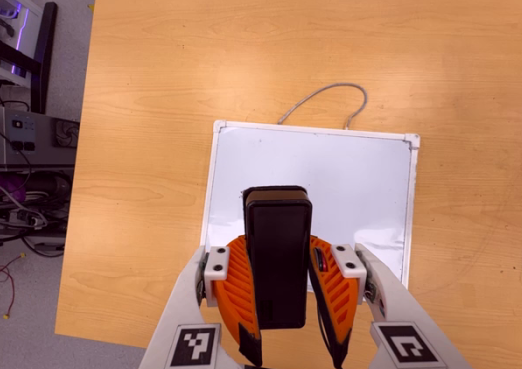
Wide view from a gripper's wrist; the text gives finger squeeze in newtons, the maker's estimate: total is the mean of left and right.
{"total": 7.7, "left": 6.3, "right": 9.1}